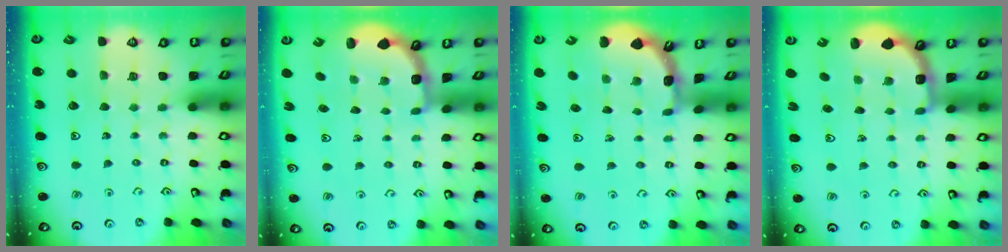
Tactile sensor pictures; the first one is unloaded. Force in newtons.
{"total": 2.5, "press": 1.9, "slide": 1.6}
{"total": 1.6, "press": 1.6, "slide": 0.1}
{"total": 2.5, "press": 2.2, "slide": 1.2}